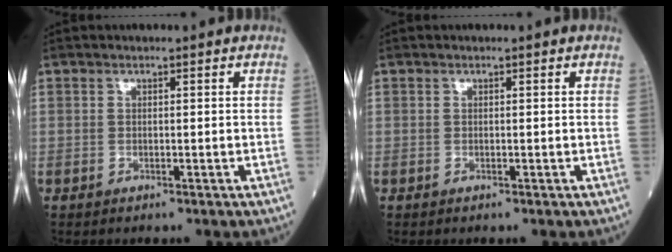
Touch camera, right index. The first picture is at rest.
{"total": 0.0}